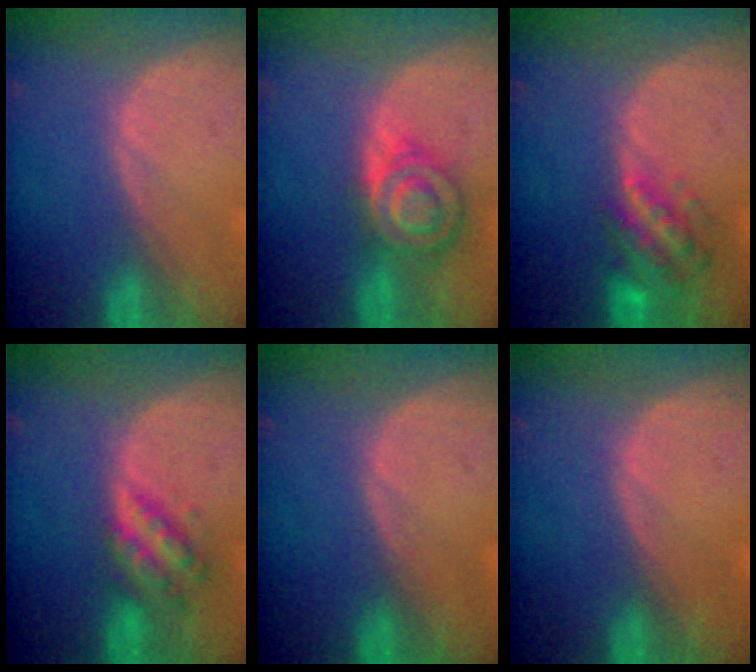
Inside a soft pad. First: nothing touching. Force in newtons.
{"total": 6.4, "press": 6.4, "slide": 0.1}
{"total": 6.0, "press": 5.8, "slide": 1.6}
{"total": 5.0, "press": 5.0, "slide": 0.1}
{"total": 0.0}
{"total": 0.6, "press": 0.0, "slide": 0.6}